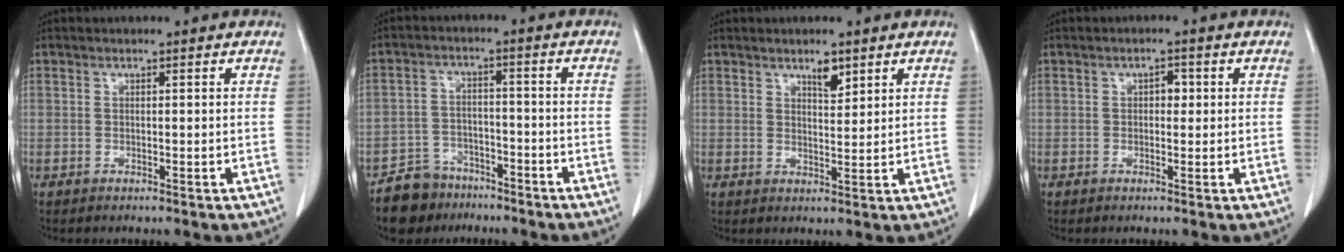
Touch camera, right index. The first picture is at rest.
{"total": 8.8, "force": [-6.9, 5.3, 0.8], "torque": [-0.018, 0.026, -0.120]}
{"total": 2.9, "force": [2.0, 0.9, 1.8], "torque": [-0.033, -0.005, 0.036]}
{"total": 1.7, "force": [0.3, 1.0, 1.3], "torque": [-0.017, 0.005, 0.002]}